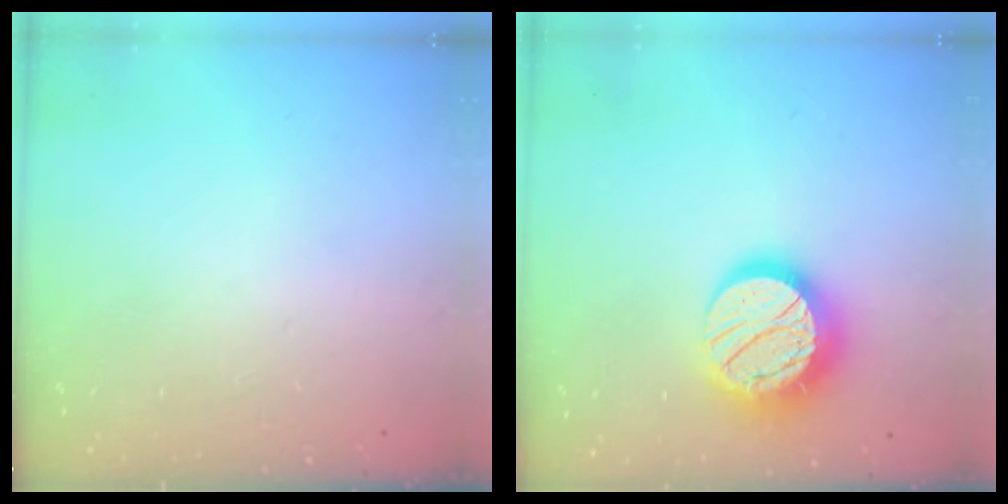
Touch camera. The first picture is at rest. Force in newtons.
{"total": 17.3, "press": 17.3, "slide": 1.1}